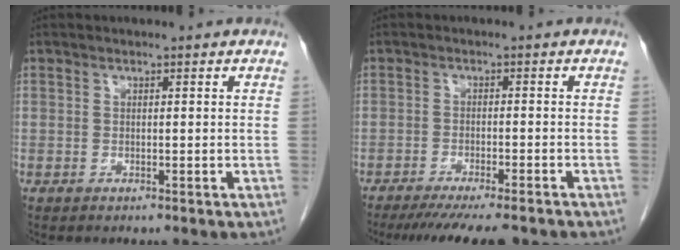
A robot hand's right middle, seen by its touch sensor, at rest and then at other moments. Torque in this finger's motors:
{"motor_torque": [1.10, -0.91, 0.15, 0.06]}